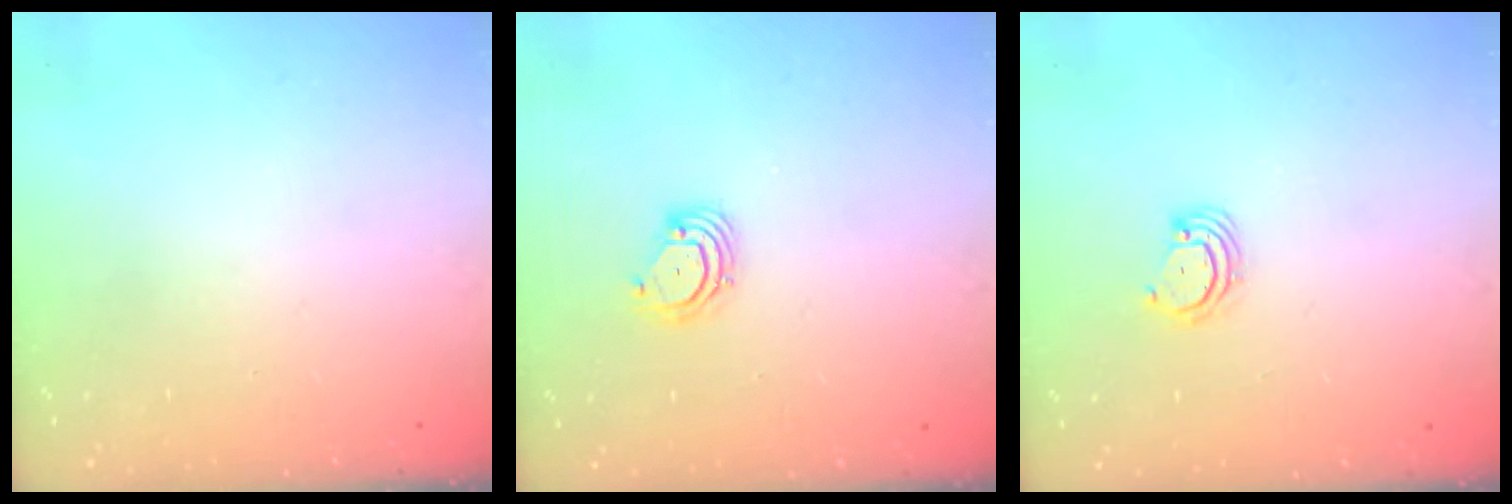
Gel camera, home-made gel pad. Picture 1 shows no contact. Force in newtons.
{"total": 3.6, "press": 3.6, "slide": 0.3}
{"total": 3.8, "press": 3.8, "slide": 0.4}